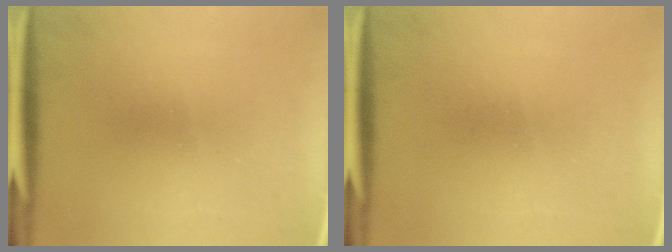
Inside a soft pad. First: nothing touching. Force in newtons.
{"total": 0.0}